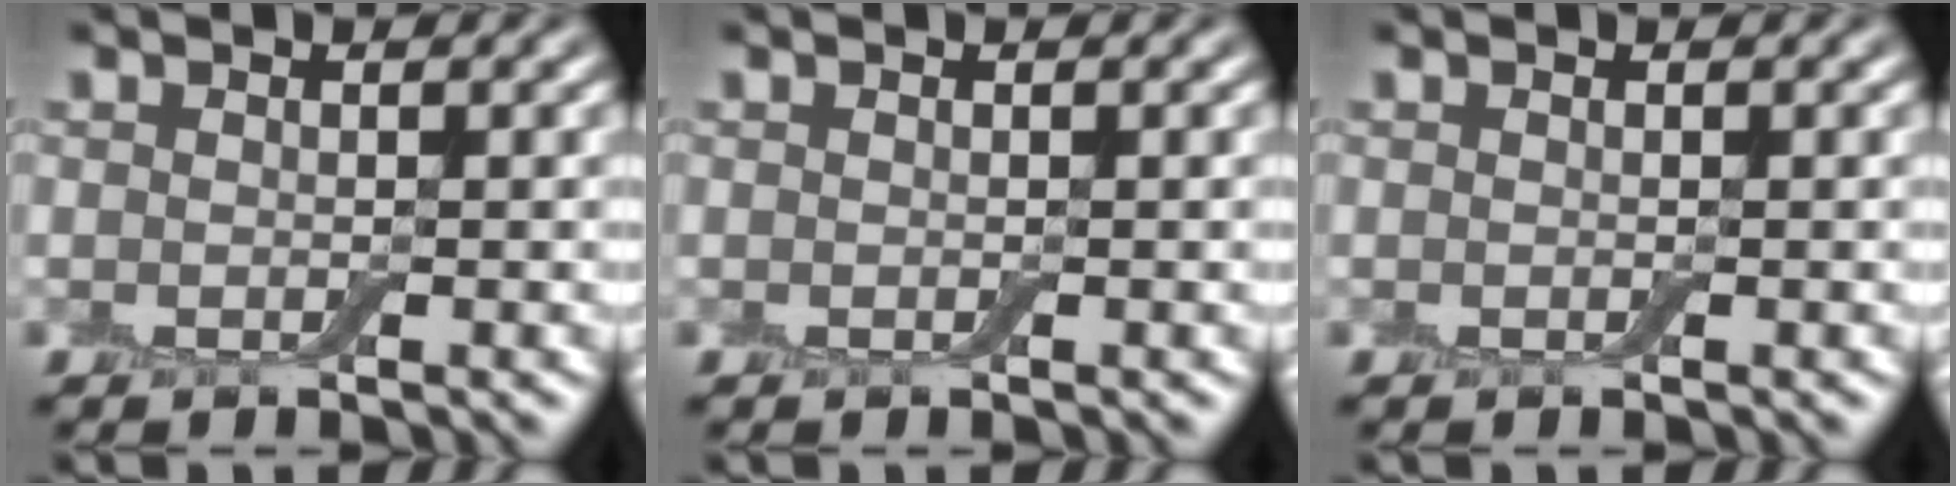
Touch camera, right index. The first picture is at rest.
{"total": 0.0}
{"total": 0.0}